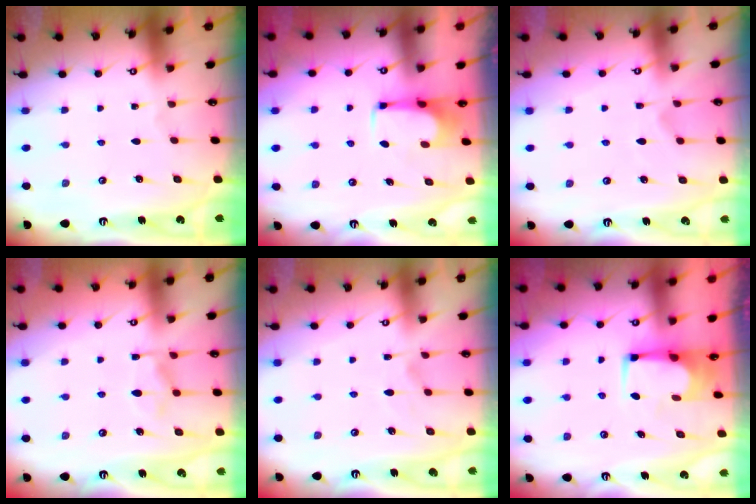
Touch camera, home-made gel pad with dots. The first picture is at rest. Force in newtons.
{"total": 0.0}
{"total": 3.5, "press": 3.3, "slide": 1.1}
{"total": 2.6, "press": 2.1, "slide": 1.5}
{"total": 3.9, "press": 3.7, "slide": 1.2}
{"total": 2.5, "press": 2.5, "slide": 0.1}